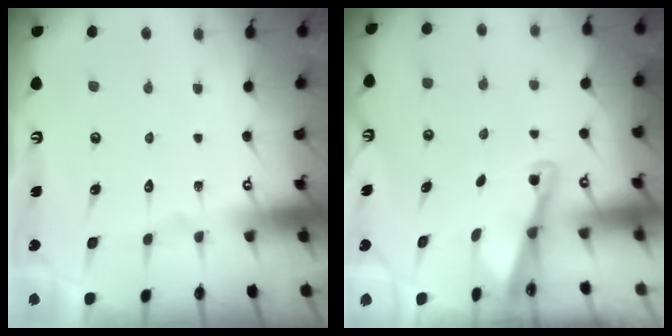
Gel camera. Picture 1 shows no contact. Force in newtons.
{"total": 2.0, "press": 2.0, "slide": 0.2}